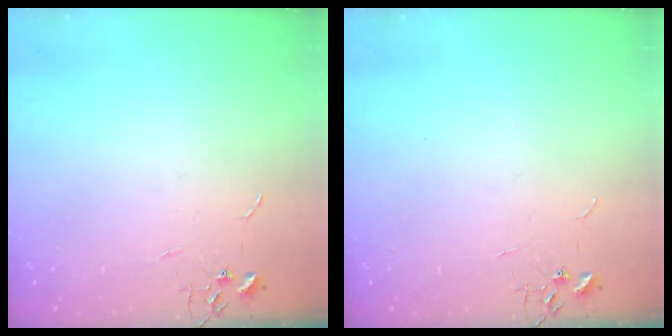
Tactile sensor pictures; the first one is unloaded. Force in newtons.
{"total": 0.0}